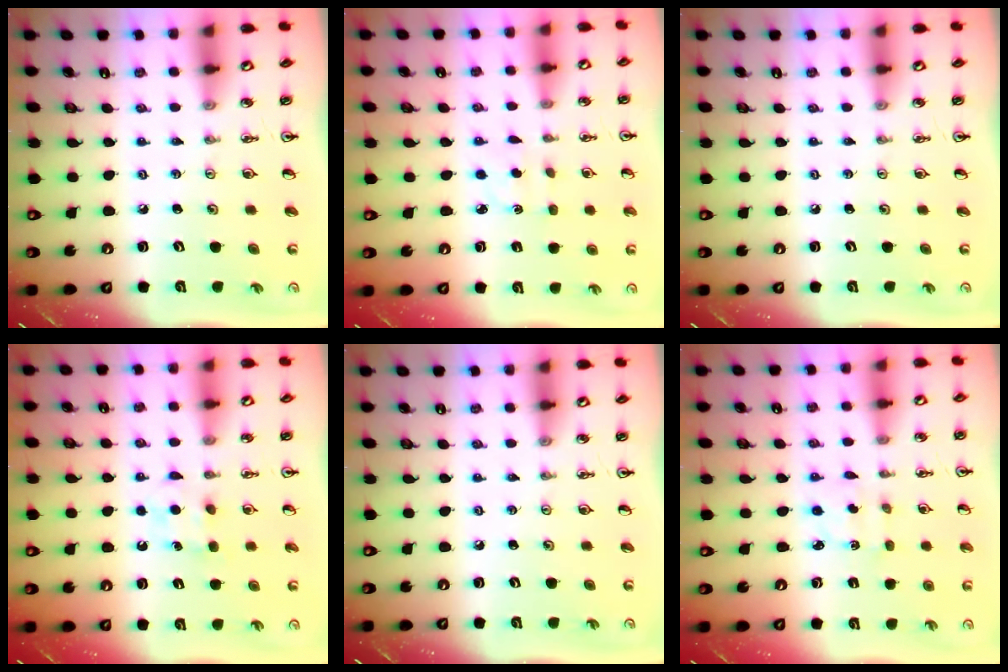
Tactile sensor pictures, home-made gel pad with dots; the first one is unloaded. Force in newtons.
{"total": 1.6, "press": 1.5, "slide": 0.5}
{"total": 0.0}
{"total": 4.9, "press": 4.8, "slide": 0.7}
{"total": 0.0}
{"total": 2.1, "press": 2.1, "slide": 0.6}